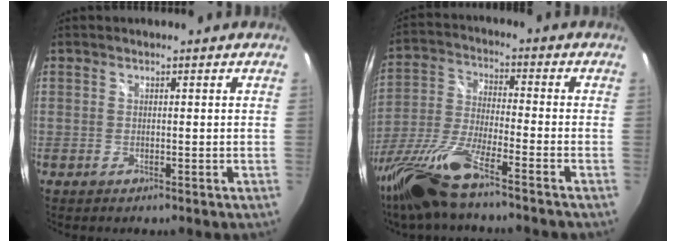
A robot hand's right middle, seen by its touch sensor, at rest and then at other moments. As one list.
[{"total": 15.3, "force": [-11.8, 1.1, 9.7], "torque": [-0.211, -0.039, -0.224]}]